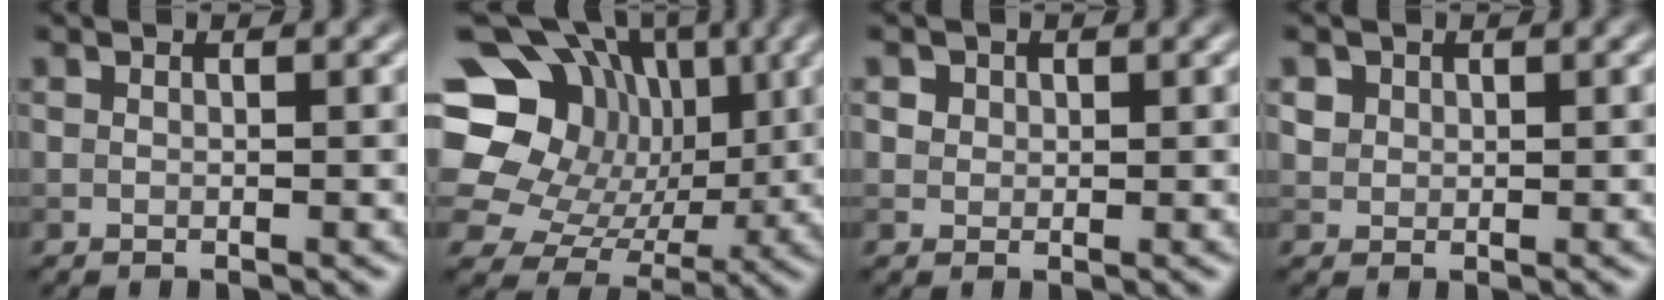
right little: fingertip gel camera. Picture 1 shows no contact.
{"total": 18.4, "force": [5.0, 15.3, 8.9], "torque": [-0.178, 0.043, 0.074]}
{"total": 2.3, "force": [1.2, 1.8, 0.9], "torque": [-0.022, 0.001, 0.023]}
{"total": 1.2, "force": [0.5, 1.0, 0.3], "torque": [-0.003, -0.007, 0.017]}